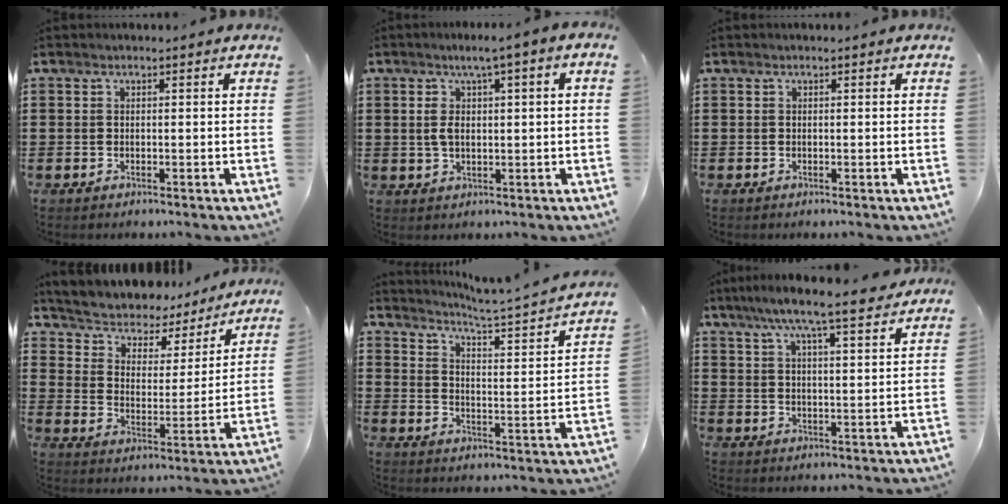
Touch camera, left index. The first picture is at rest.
{"total": 4.4, "force": [0.4, 1.4, 4.1], "torque": [-0.086, 0.006, 0.000]}
{"total": 0.0}
{"total": 4.2, "force": [3.8, 1.8, 0.3], "torque": [-0.034, -0.032, 0.057]}
{"total": 3.3, "force": [2.9, -0.9, 1.3], "torque": [-0.044, -0.033, 0.035]}
{"total": 7.4, "force": [6.3, 0.0, 3.8], "torque": [-0.093, -0.025, 0.110]}